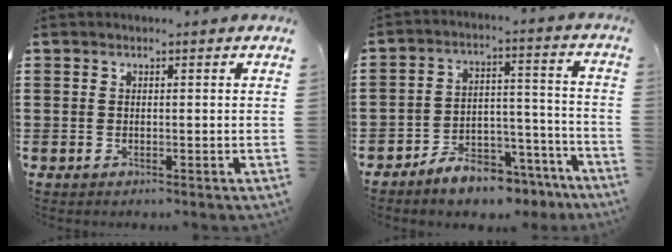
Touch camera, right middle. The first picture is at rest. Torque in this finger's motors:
{"motor_torque": [1.46, -0.67, 0.17, 0.12]}